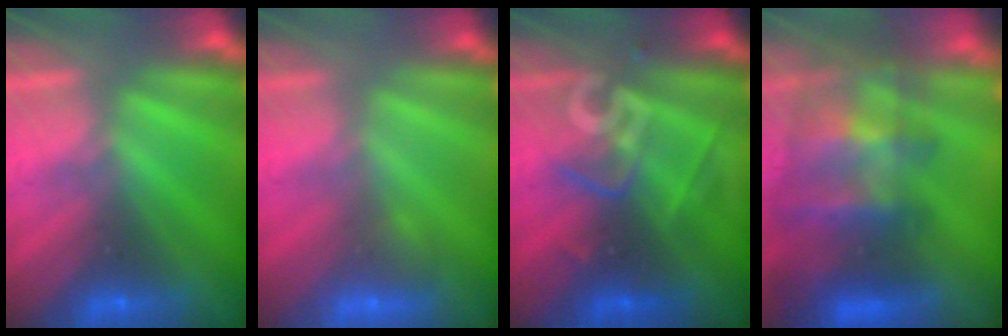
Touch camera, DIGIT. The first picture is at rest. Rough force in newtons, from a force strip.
{"total": 2.8}
{"total": 2.5}
{"total": 7.6}